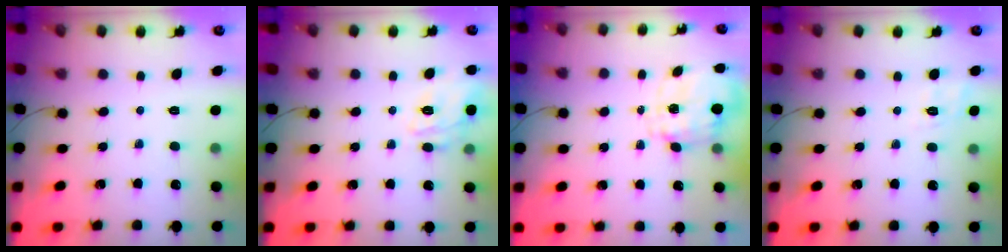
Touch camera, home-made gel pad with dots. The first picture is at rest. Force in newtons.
{"total": 12.7, "press": 12.7, "slide": 1.0}
{"total": 2.7, "press": 2.6, "slide": 1.0}
{"total": 2.0, "press": 0.1, "slide": 2.0}